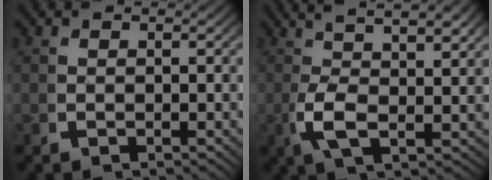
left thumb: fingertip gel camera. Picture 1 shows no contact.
{"total": 5.7, "force": [2.1, 1.9, 4.9], "torque": [-0.102, -0.009, 0.040]}